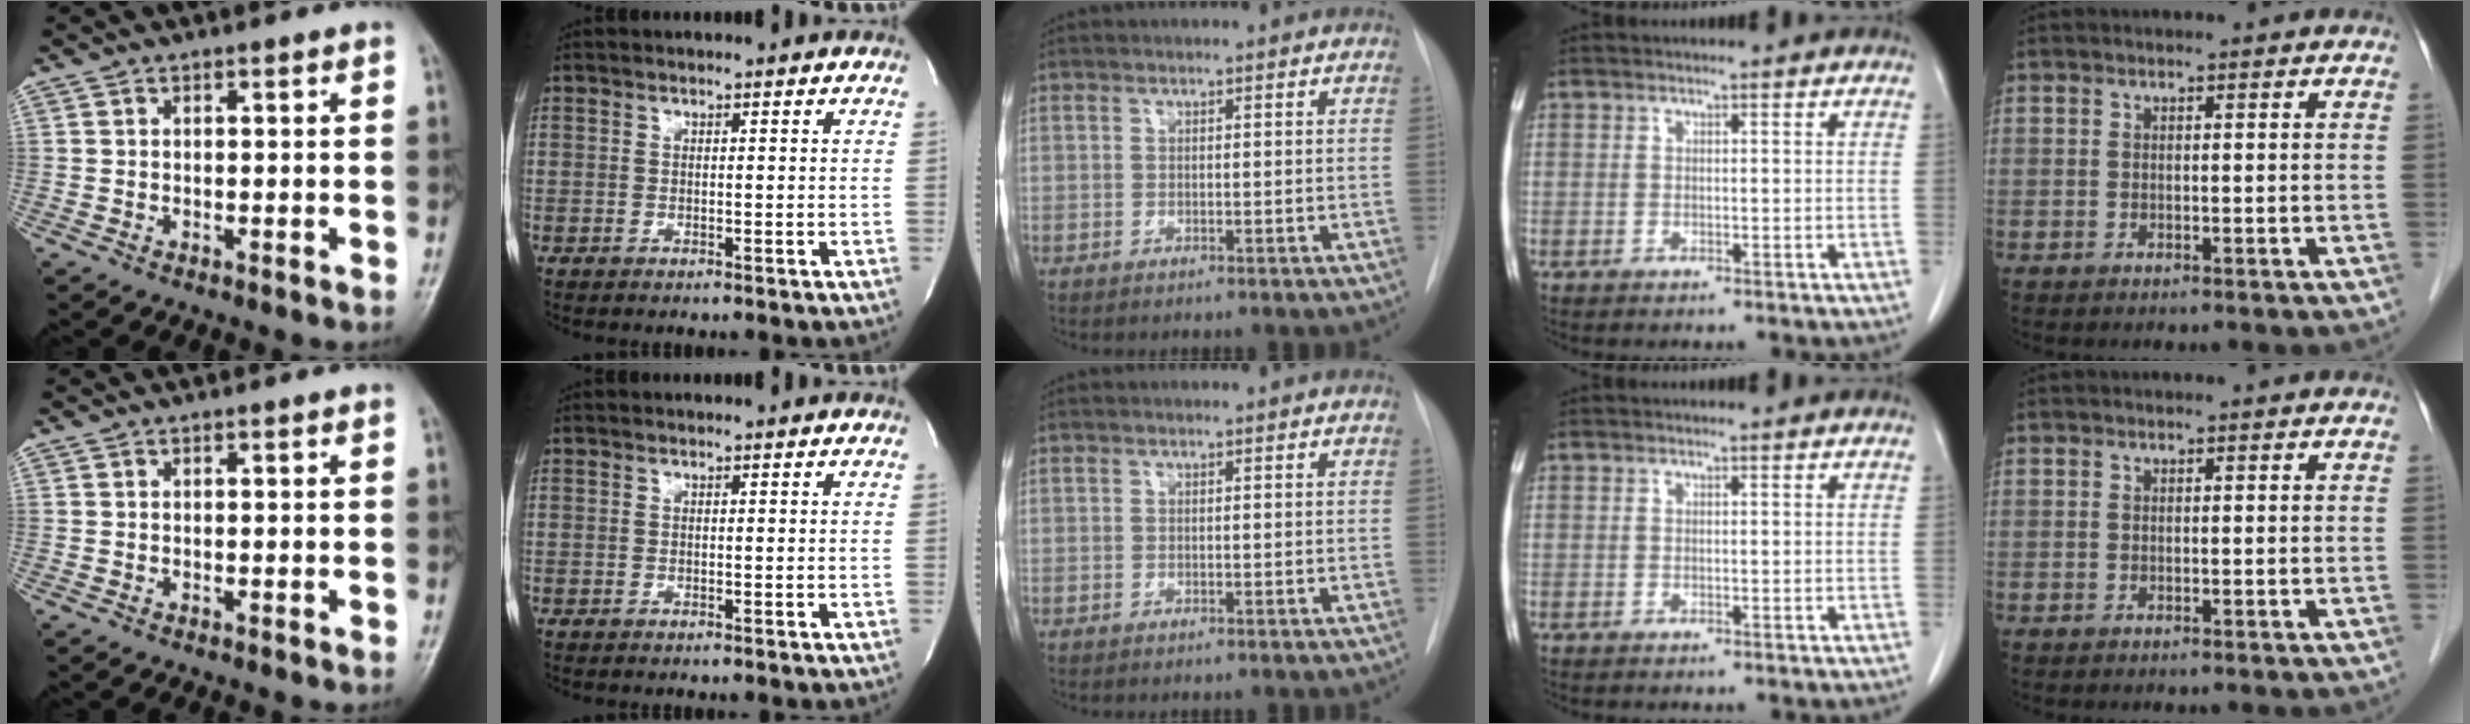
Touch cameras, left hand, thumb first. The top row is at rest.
{}